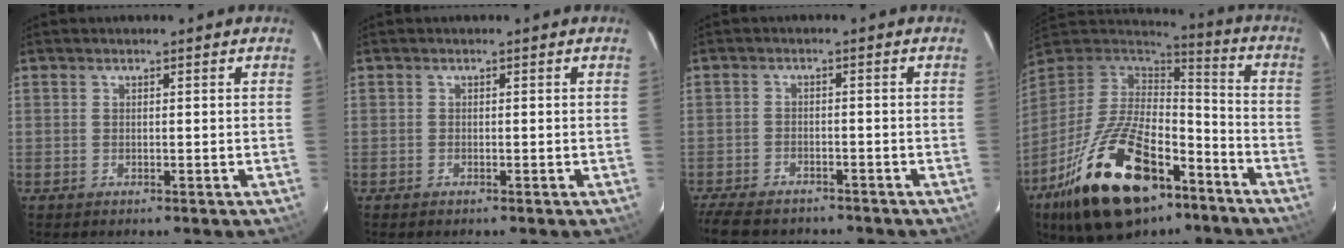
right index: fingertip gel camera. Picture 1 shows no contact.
{"total": 1.2, "force": [-0.5, -0.4, -0.9], "torque": [0.016, -0.002, -0.012]}
{"total": 10.2, "force": [-8.9, 3.7, 3.3], "torque": [-0.096, -0.018, -0.147]}
{"total": 26.7, "force": [-16.2, 12.5, 17.1], "torque": [-0.333, -0.016, -0.255]}